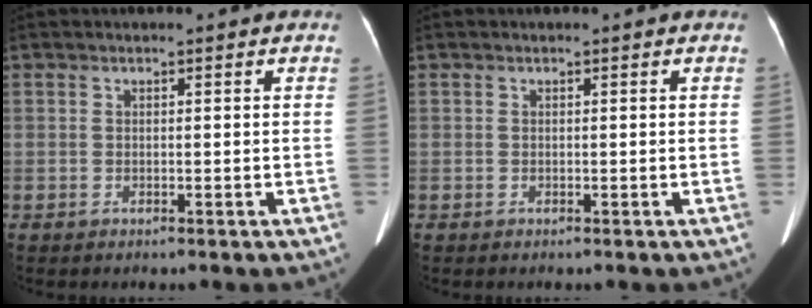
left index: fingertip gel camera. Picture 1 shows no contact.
{"total": 0.0}